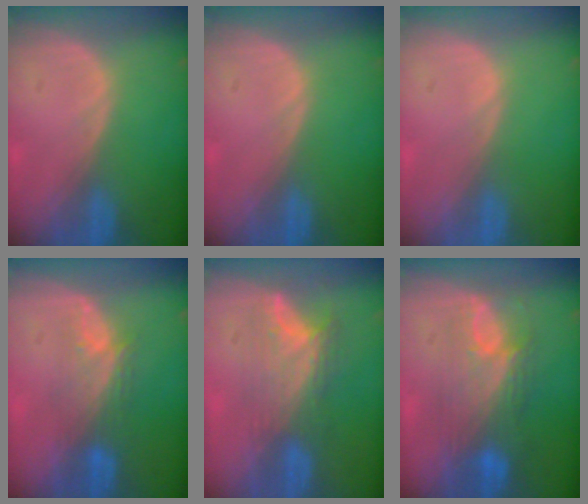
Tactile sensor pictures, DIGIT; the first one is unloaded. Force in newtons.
{"total": 0.0}
{"total": 0.0}
{"total": 4.9, "press": 4.7, "slide": 1.6}
{"total": 8.1, "press": 6.8, "slide": 4.5}
{"total": 8.3, "press": 7.9, "slide": 2.3}